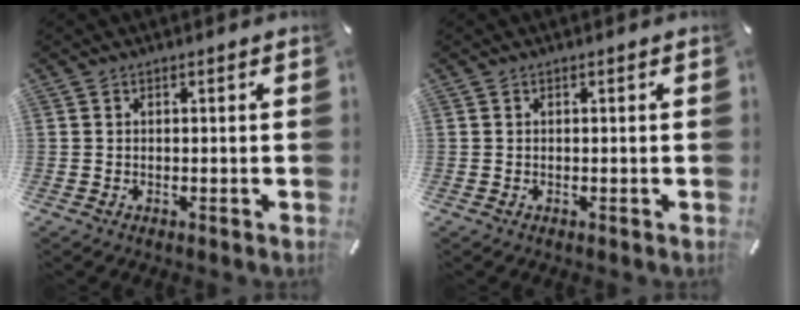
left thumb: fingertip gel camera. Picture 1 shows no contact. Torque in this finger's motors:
{"motor_torque": [0.00, 0.00, -0.01, -0.01, 0.00]}